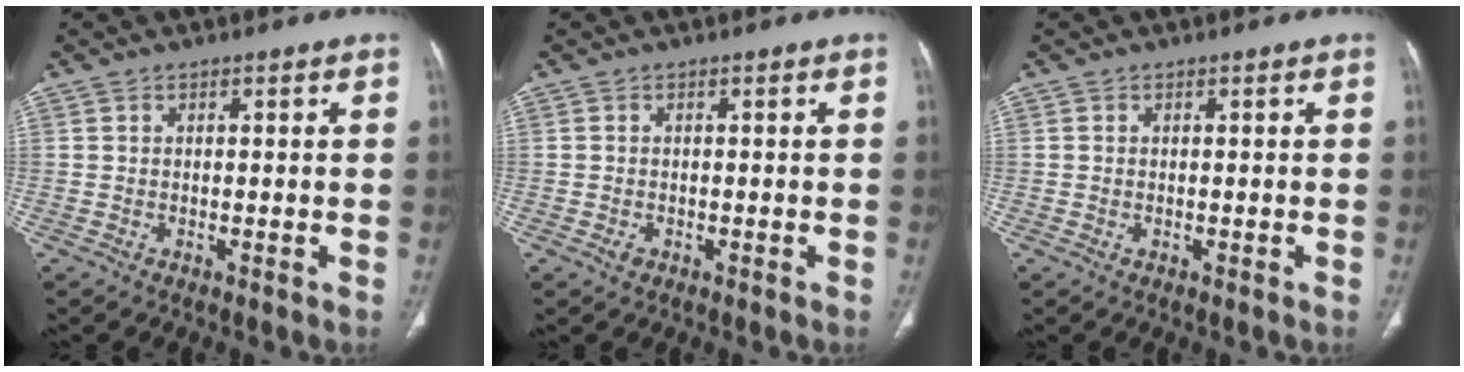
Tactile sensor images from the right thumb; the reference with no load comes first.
{"total": 1.1, "force": [-0.5, 0.8, 0.5], "torque": [-0.010, 0.003, -0.004]}
{"total": 0.0}